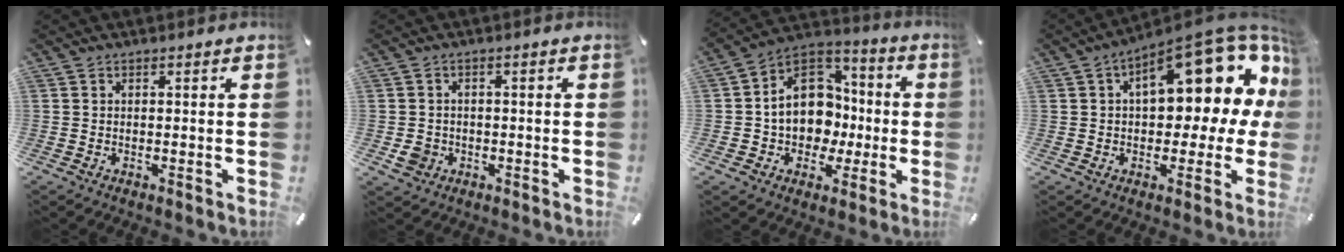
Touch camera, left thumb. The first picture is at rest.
{"total": 3.8, "force": [-1.3, 3.4, 1.2], "torque": [-0.016, -0.001, -0.026]}
{"total": 13.7, "force": [-1.4, 12.0, 6.5], "torque": [-0.131, 0.007, -0.019]}
{"total": 18.8, "force": [7.4, 8.9, 14.8], "torque": [-0.187, -0.051, 0.117]}